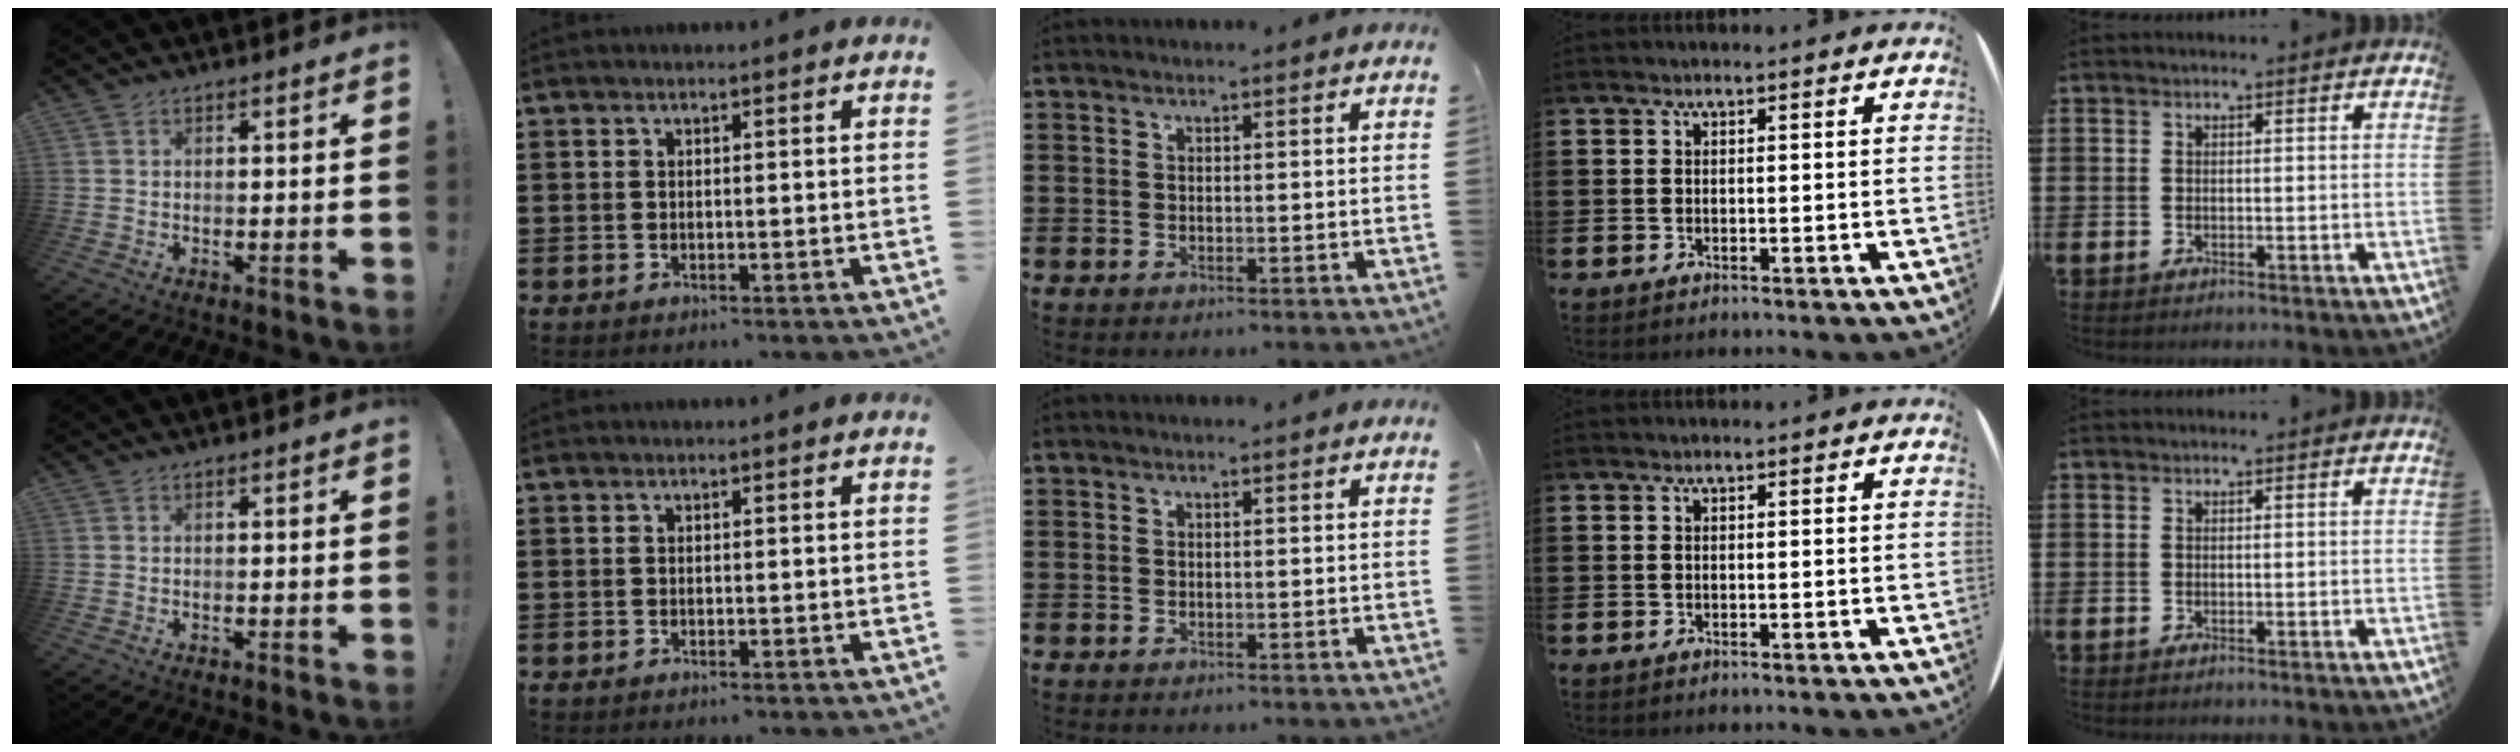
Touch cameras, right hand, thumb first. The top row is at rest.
{}